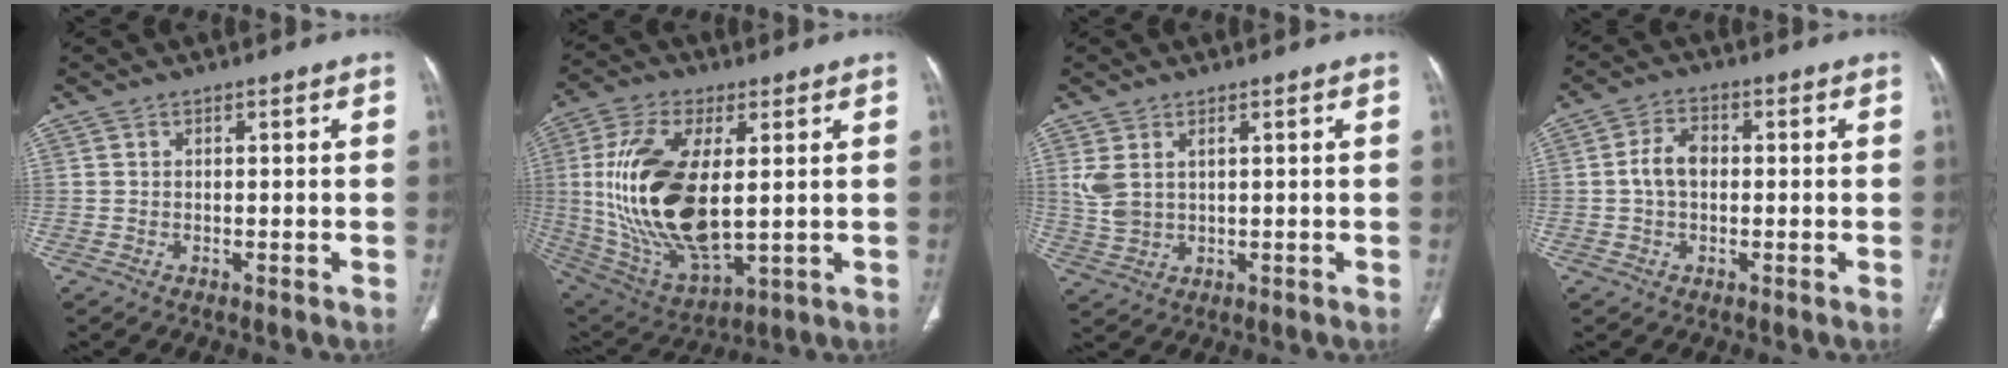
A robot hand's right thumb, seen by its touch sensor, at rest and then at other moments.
{"total": 22.6, "force": [1.8, 10.9, 19.8], "torque": [-0.402, -0.019, 0.047]}
{"total": 4.9, "force": [1.6, 2.8, 3.7], "torque": [-0.087, 0.000, 0.043]}
{"total": 5.1, "force": [0.0, 3.5, 3.8], "torque": [-0.068, 0.014, -0.007]}